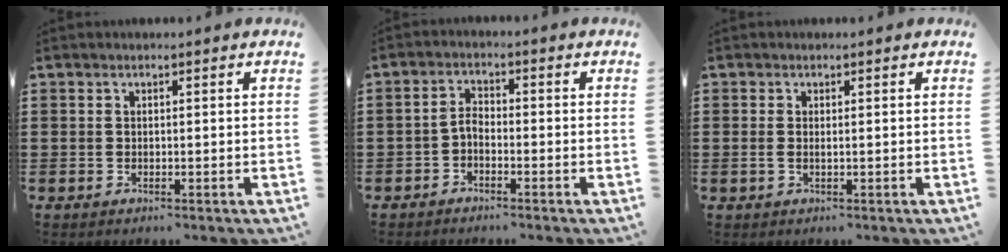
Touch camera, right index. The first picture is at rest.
{"total": 2.2, "force": [-1.5, 0.8, 1.4], "torque": [-0.036, 0.005, -0.034]}
{"total": 0.8, "force": [0.1, 0.2, 0.8], "torque": [-0.017, -0.001, 0.003]}